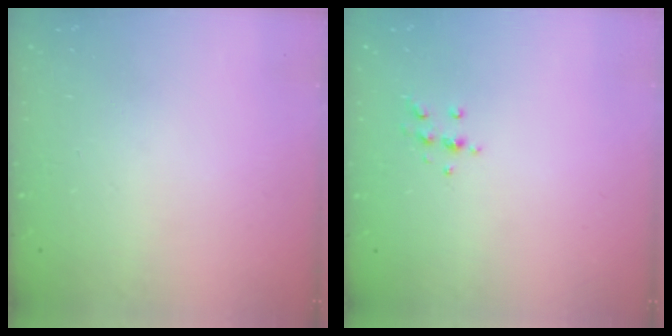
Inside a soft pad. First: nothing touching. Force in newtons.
{"total": 6.2, "press": 6.2, "slide": 0.8}